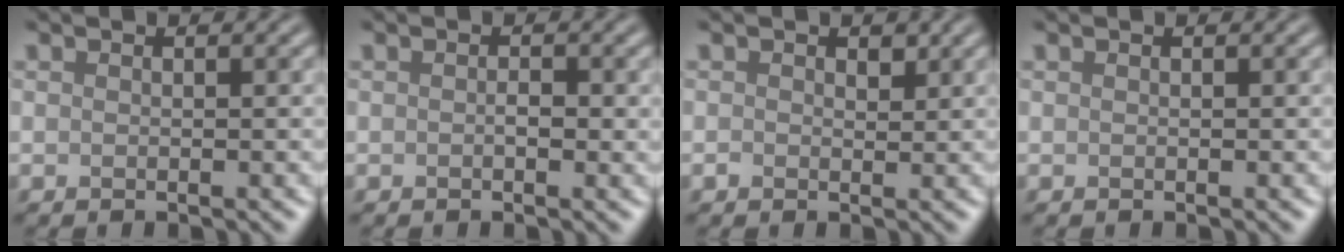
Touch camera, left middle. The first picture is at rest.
{"total": 0.8, "force": [-0.4, 0.2, 0.6], "torque": [-0.013, -0.001, -0.002]}
{"total": 0.6, "force": [0.1, 0.5, 0.2], "torque": [-0.007, 0.001, 0.008]}
{"total": 0.0}